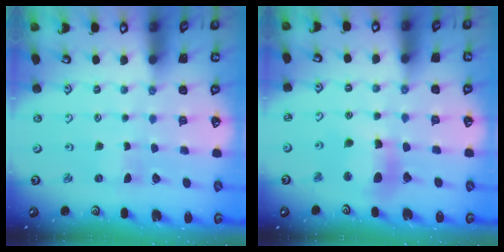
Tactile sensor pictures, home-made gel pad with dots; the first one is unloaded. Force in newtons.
{"total": 10.4, "press": 10.2, "slide": 2.0}